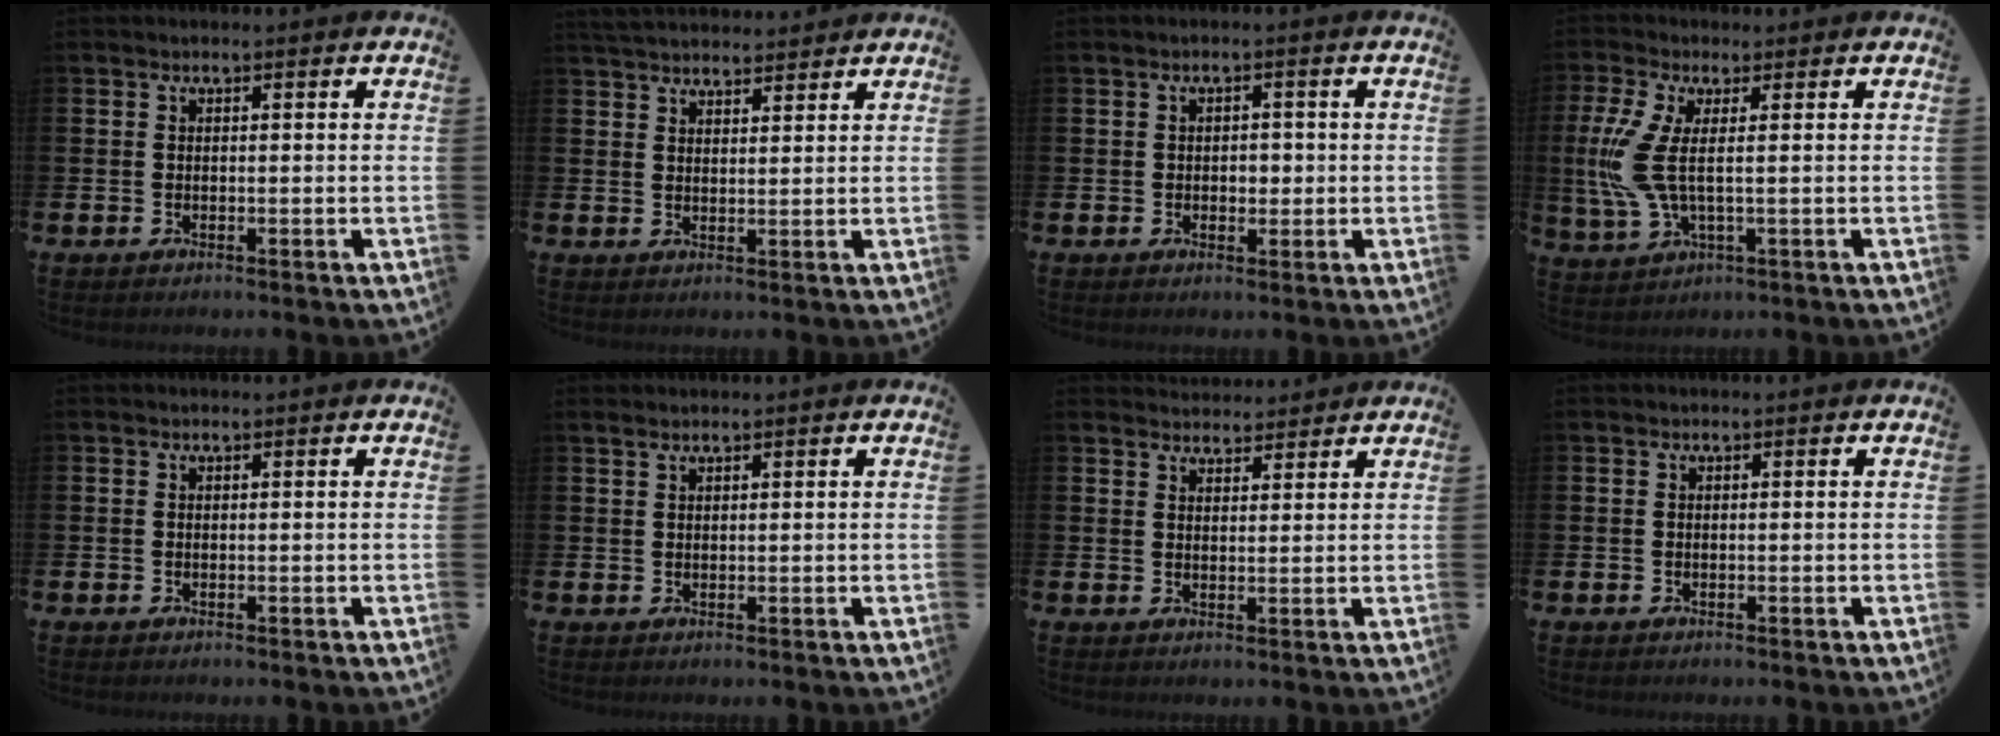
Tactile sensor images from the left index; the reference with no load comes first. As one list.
[{"total": 3.7, "force": [3.6, 0.6, 0.3], "torque": [-0.009, -0.016, 0.067]}, {"total": 1.6, "force": [0.0, 1.3, 0.9], "torque": [0.003, 0.000, -0.009]}, {"total": 6.7, "force": [0.7, 2.1, 6.3], "torque": [-0.152, -0.010, 0.010]}, {"total": 0.0}, {"total": 1.0, "force": [0.9, 0.2, 0.2], "torque": [-0.003, 0.000, 0.016]}, {"total": 3.2, "force": [3.0, 0.8, -0.5], "torque": [0.004, -0.015, 0.057]}, {"total": 0.0}]